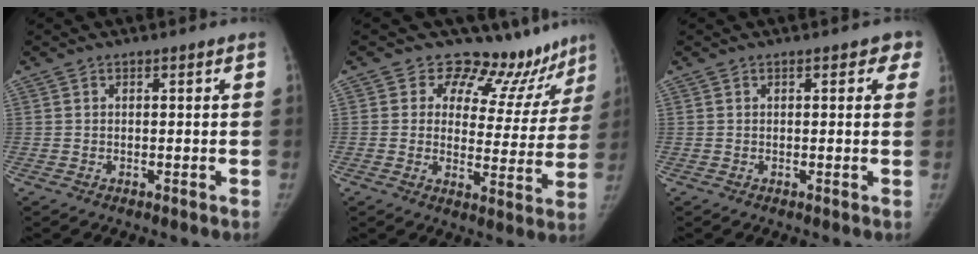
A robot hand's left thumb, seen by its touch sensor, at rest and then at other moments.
{"total": 13.0, "force": [11.5, 5.7, 2.1], "torque": [0.028, -0.093, 0.133]}
{"total": 2.4, "force": [1.2, 1.6, 1.4], "torque": [0.020, 0.002, 0.004]}